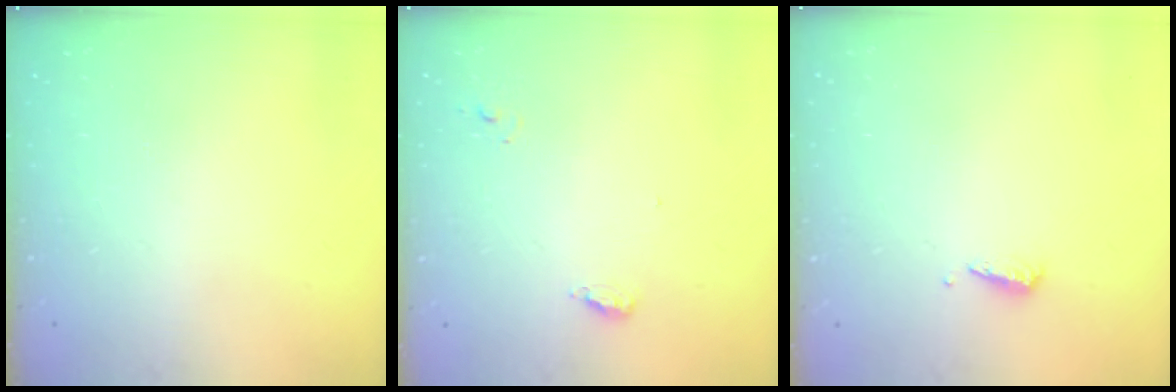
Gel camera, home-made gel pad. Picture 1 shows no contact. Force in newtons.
{"total": 5.9, "press": 5.9, "slide": 0.3}
{"total": 2.9, "press": 2.9, "slide": 0.4}